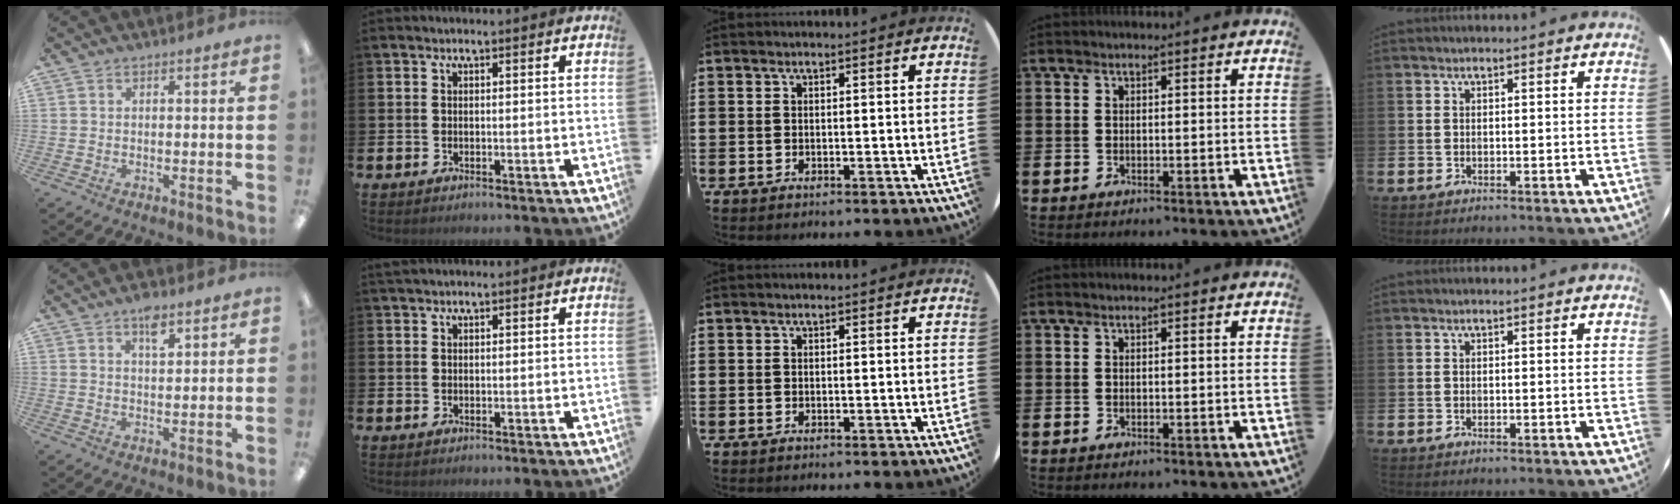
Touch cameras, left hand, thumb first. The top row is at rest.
{"thumb": {"total": 4.7, "force": [2.9, 1.9, 3.1], "torque": [-0.044, -0.009, 0.048]}, "index": {"total": 0.9, "force": [0.9, 0.2, 0.3], "torque": [-0.003, 0.001, 0.016]}}